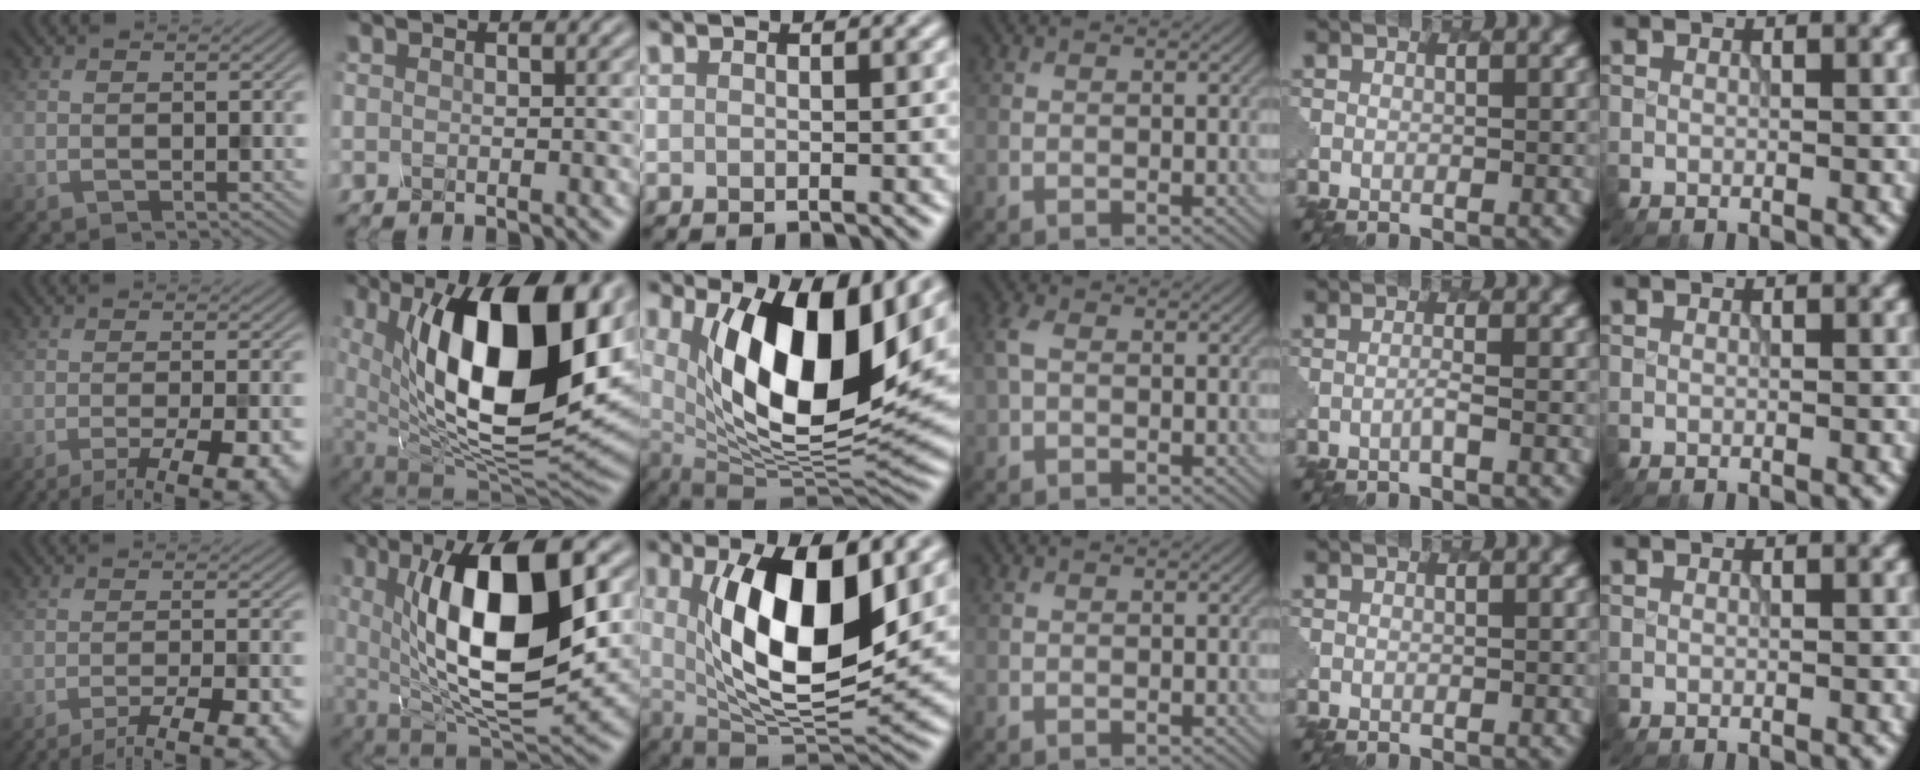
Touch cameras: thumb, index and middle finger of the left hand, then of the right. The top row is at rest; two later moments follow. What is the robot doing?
{"motion": "unscrew", "object": "spray bottle"}